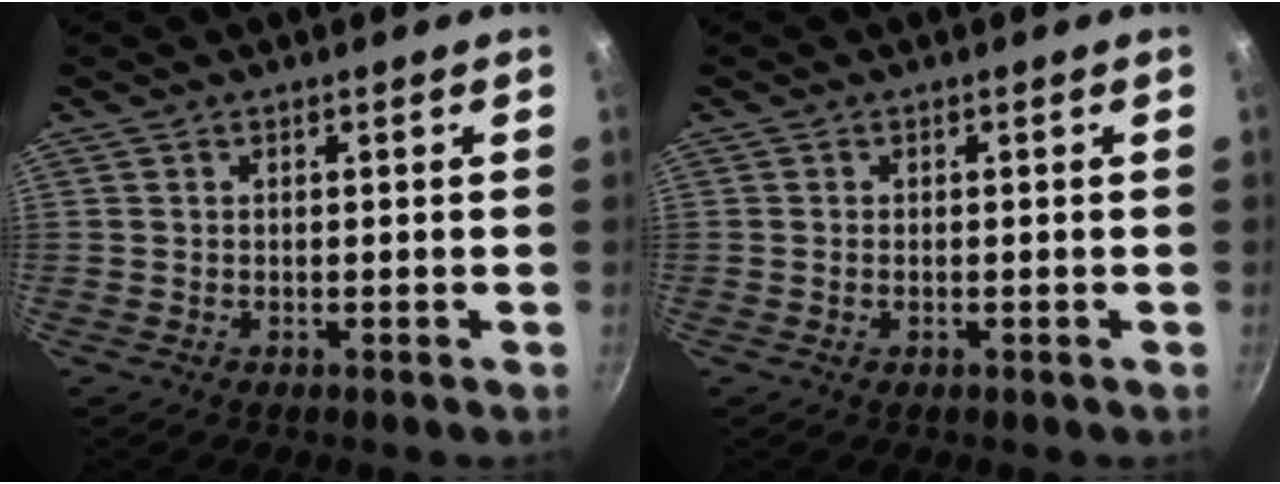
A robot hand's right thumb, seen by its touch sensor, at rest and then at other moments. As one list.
[{"total": 0.8, "force": [-0.2, 0.5, 0.6], "torque": [-0.010, 0.002, -0.004]}]